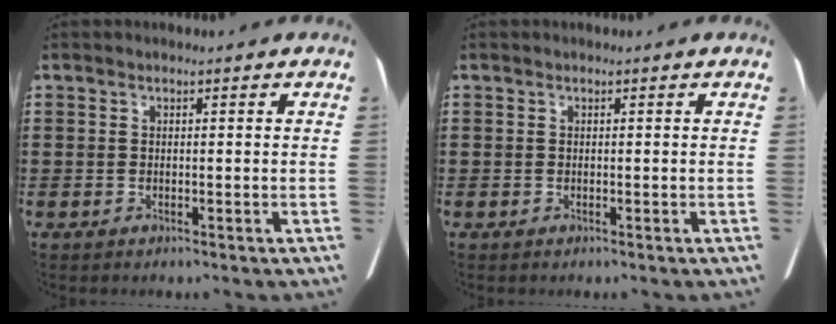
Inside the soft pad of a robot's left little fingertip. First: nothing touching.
{"total": 0.0}